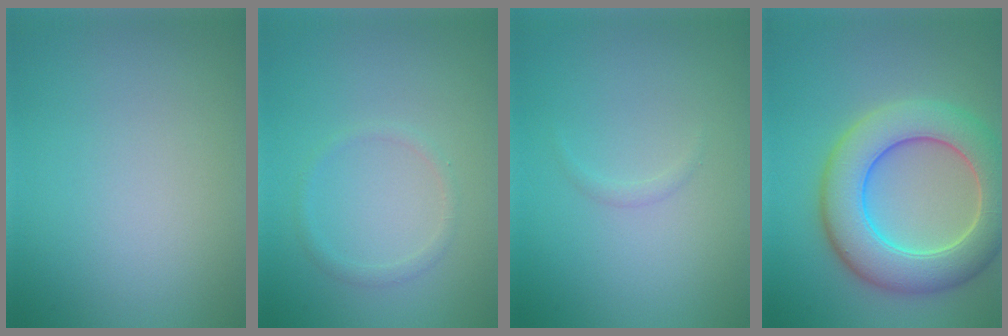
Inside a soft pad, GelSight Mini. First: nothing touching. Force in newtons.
{"total": 1.0, "press": 1.0, "slide": 0.1}
{"total": 0.5, "press": 0.5, "slide": 0.0}
{"total": 8.5, "press": 8.4, "slide": 0.6}